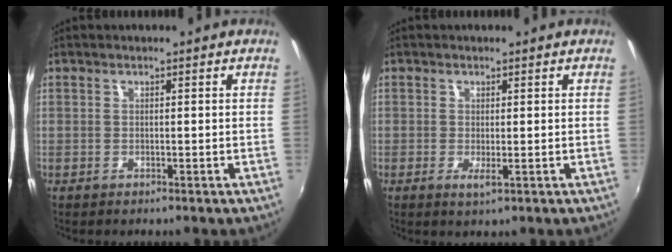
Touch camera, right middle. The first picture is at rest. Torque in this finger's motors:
{"motor_torque": [0.98, -1.17, -0.18, -0.02]}